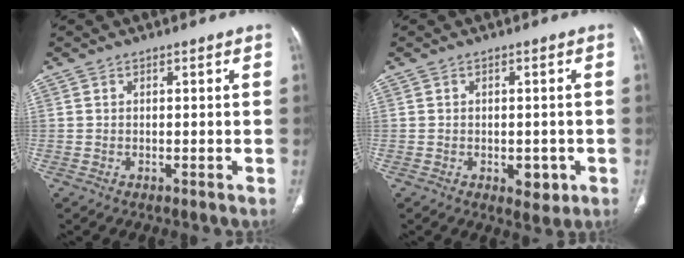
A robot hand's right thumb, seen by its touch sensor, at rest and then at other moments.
{"total": 4.0, "force": [-1.2, 2.4, 3.0], "torque": [-0.020, 0.001, -0.006]}